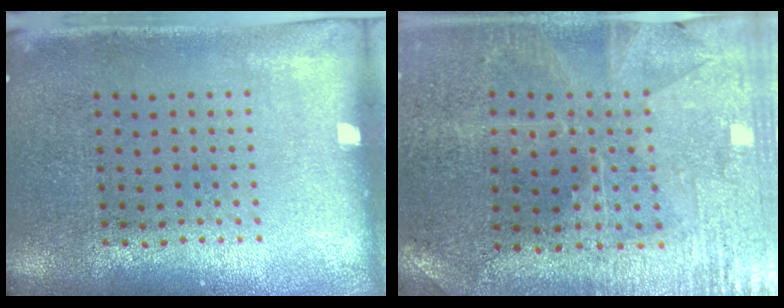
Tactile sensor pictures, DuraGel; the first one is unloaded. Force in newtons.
{"total": 0.9, "press": 0.8, "slide": 0.3}